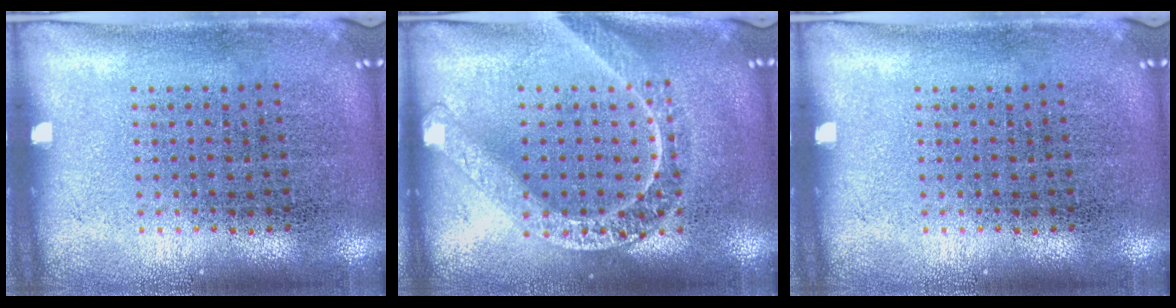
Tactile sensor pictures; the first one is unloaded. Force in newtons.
{"total": 1.7, "press": 1.7, "slide": 0.2}
{"total": 0.0}